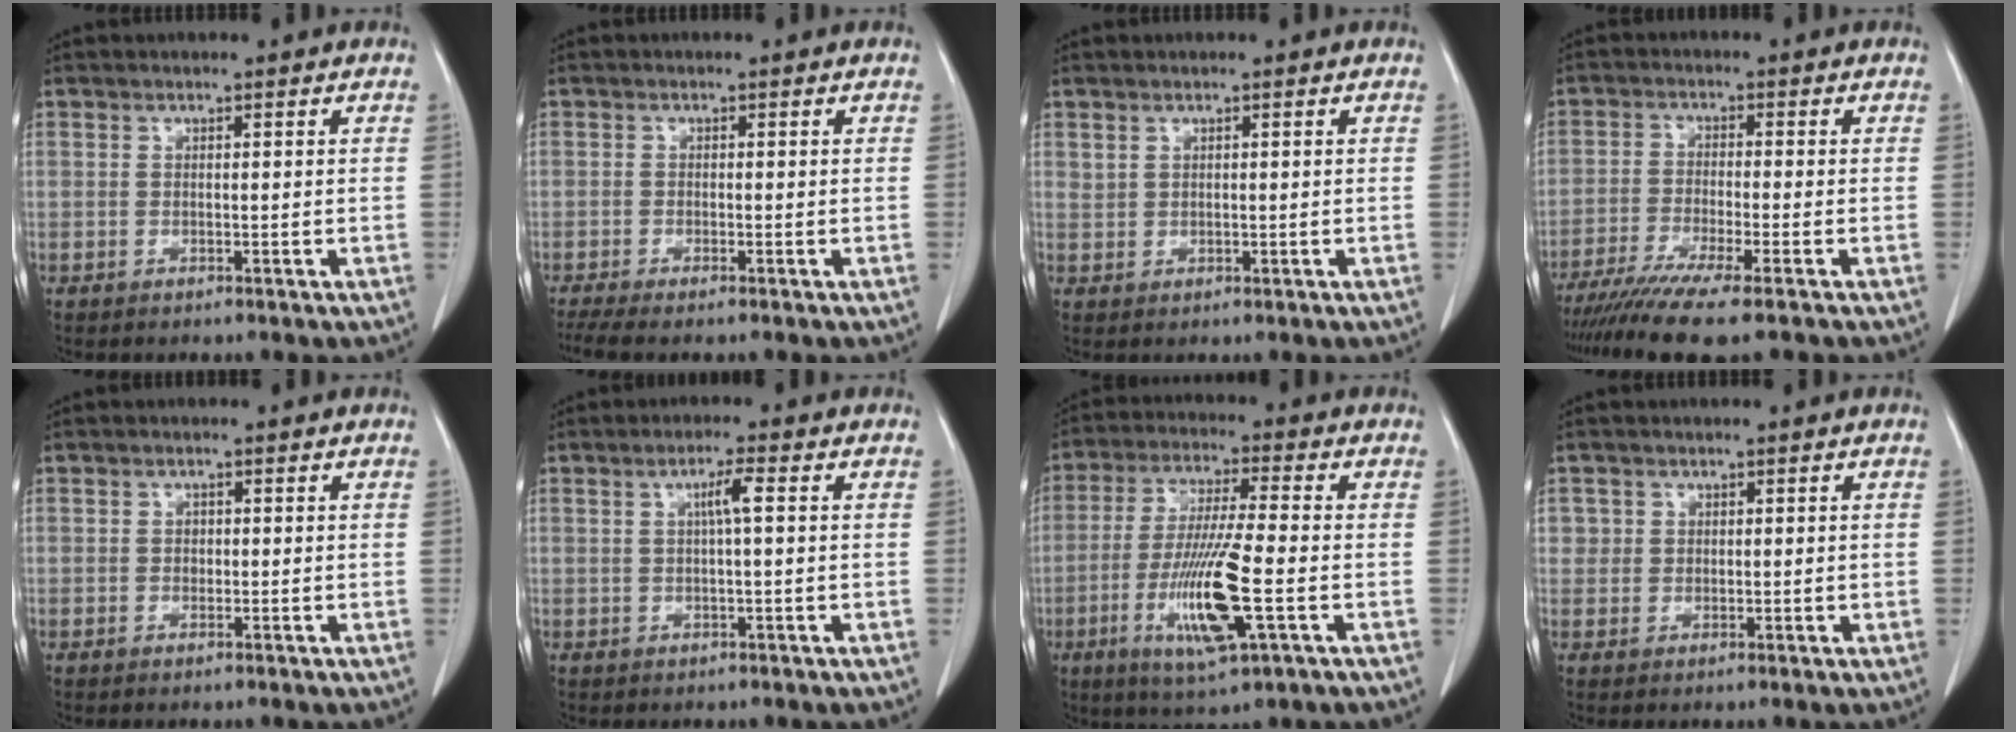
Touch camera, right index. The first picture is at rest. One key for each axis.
{"total": 4.2, "fx": -3.4, "fy": 0.3, "fz": 2.6, "tx": -0.042, "ty": -0.008, "tz": -0.058}
{"total": 0.9, "fx": 0.8, "fy": 0.4, "fz": 0.2, "tx": 0.002, "ty": -0.003, "tz": 0.014}
{"total": 10.0, "fx": -7.7, "fy": -0.5, "fz": 6.3, "tx": -0.101, "ty": -0.024, "tz": -0.125}
{"total": 0.8, "fx": 0.0, "fy": 0.7, "fz": 0.4, "tx": -0.004, "ty": 0.002, "tz": -0.001}
{"total": 2.9, "fx": 0.6, "fy": 0.0, "fz": 2.9, "tx": -0.052, "ty": 0.004, "tz": 0.010}
{"total": 12.8, "fx": -3.7, "fy": 0.8, "fz": 12.2, "tx": -0.244, "ty": -0.020, "tz": -0.069}
{"total": 2.0, "fx": 0.7, "fy": 1.8, "fz": 0.0, "tx": 0.014, "ty": -0.001, "tz": 0.006}